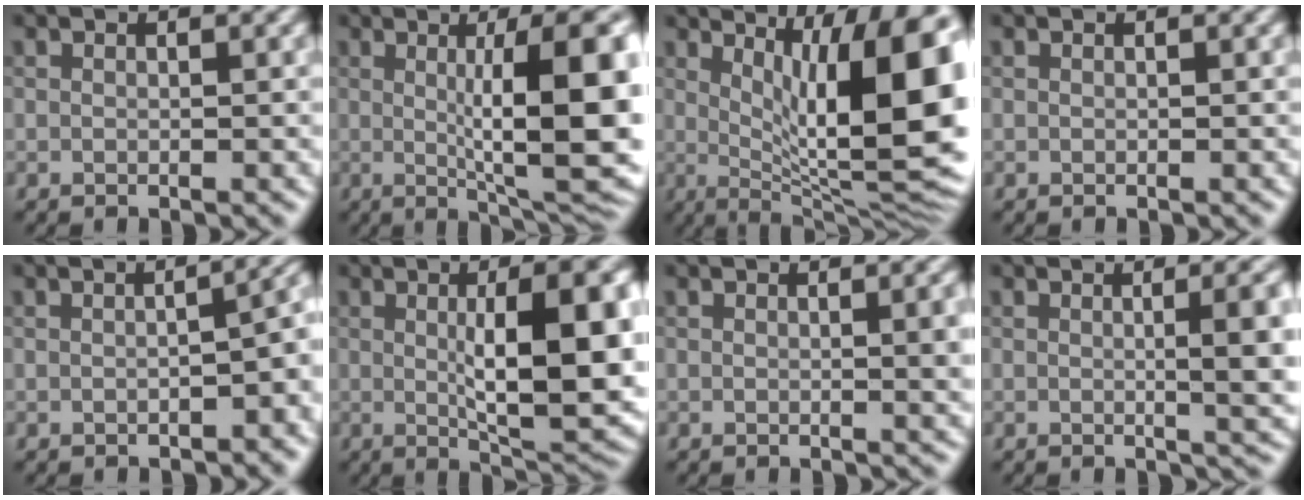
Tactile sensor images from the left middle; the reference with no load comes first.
{"total": 12.2, "force": [0.9, 2.7, 11.8], "torque": [-0.151, -0.002, 0.020]}
{"total": 12.6, "force": [2.1, 3.3, 12.0], "torque": [-0.160, -0.006, 0.037]}
{"total": 0.0}
{"total": 4.3, "force": [-1.1, 1.5, 3.9], "torque": [-0.041, 0.005, -0.011]}
{"total": 11.7, "force": [0.5, 3.4, 11.2], "torque": [-0.147, -0.004, 0.011]}
{"total": 3.1, "force": [0.2, 0.9, 2.9], "torque": [-0.032, 0.003, 0.000]}
{"total": 6.4, "force": [0.4, 2.0, 6.1], "torque": [-0.063, 0.006, 0.005]}